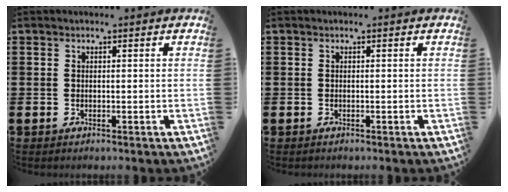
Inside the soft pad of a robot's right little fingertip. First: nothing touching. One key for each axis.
{"total": 0.0}